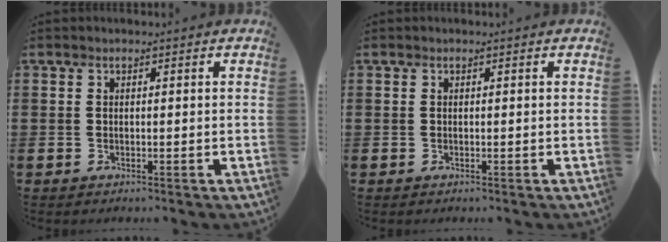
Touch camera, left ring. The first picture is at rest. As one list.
[{"total": 0.0}]